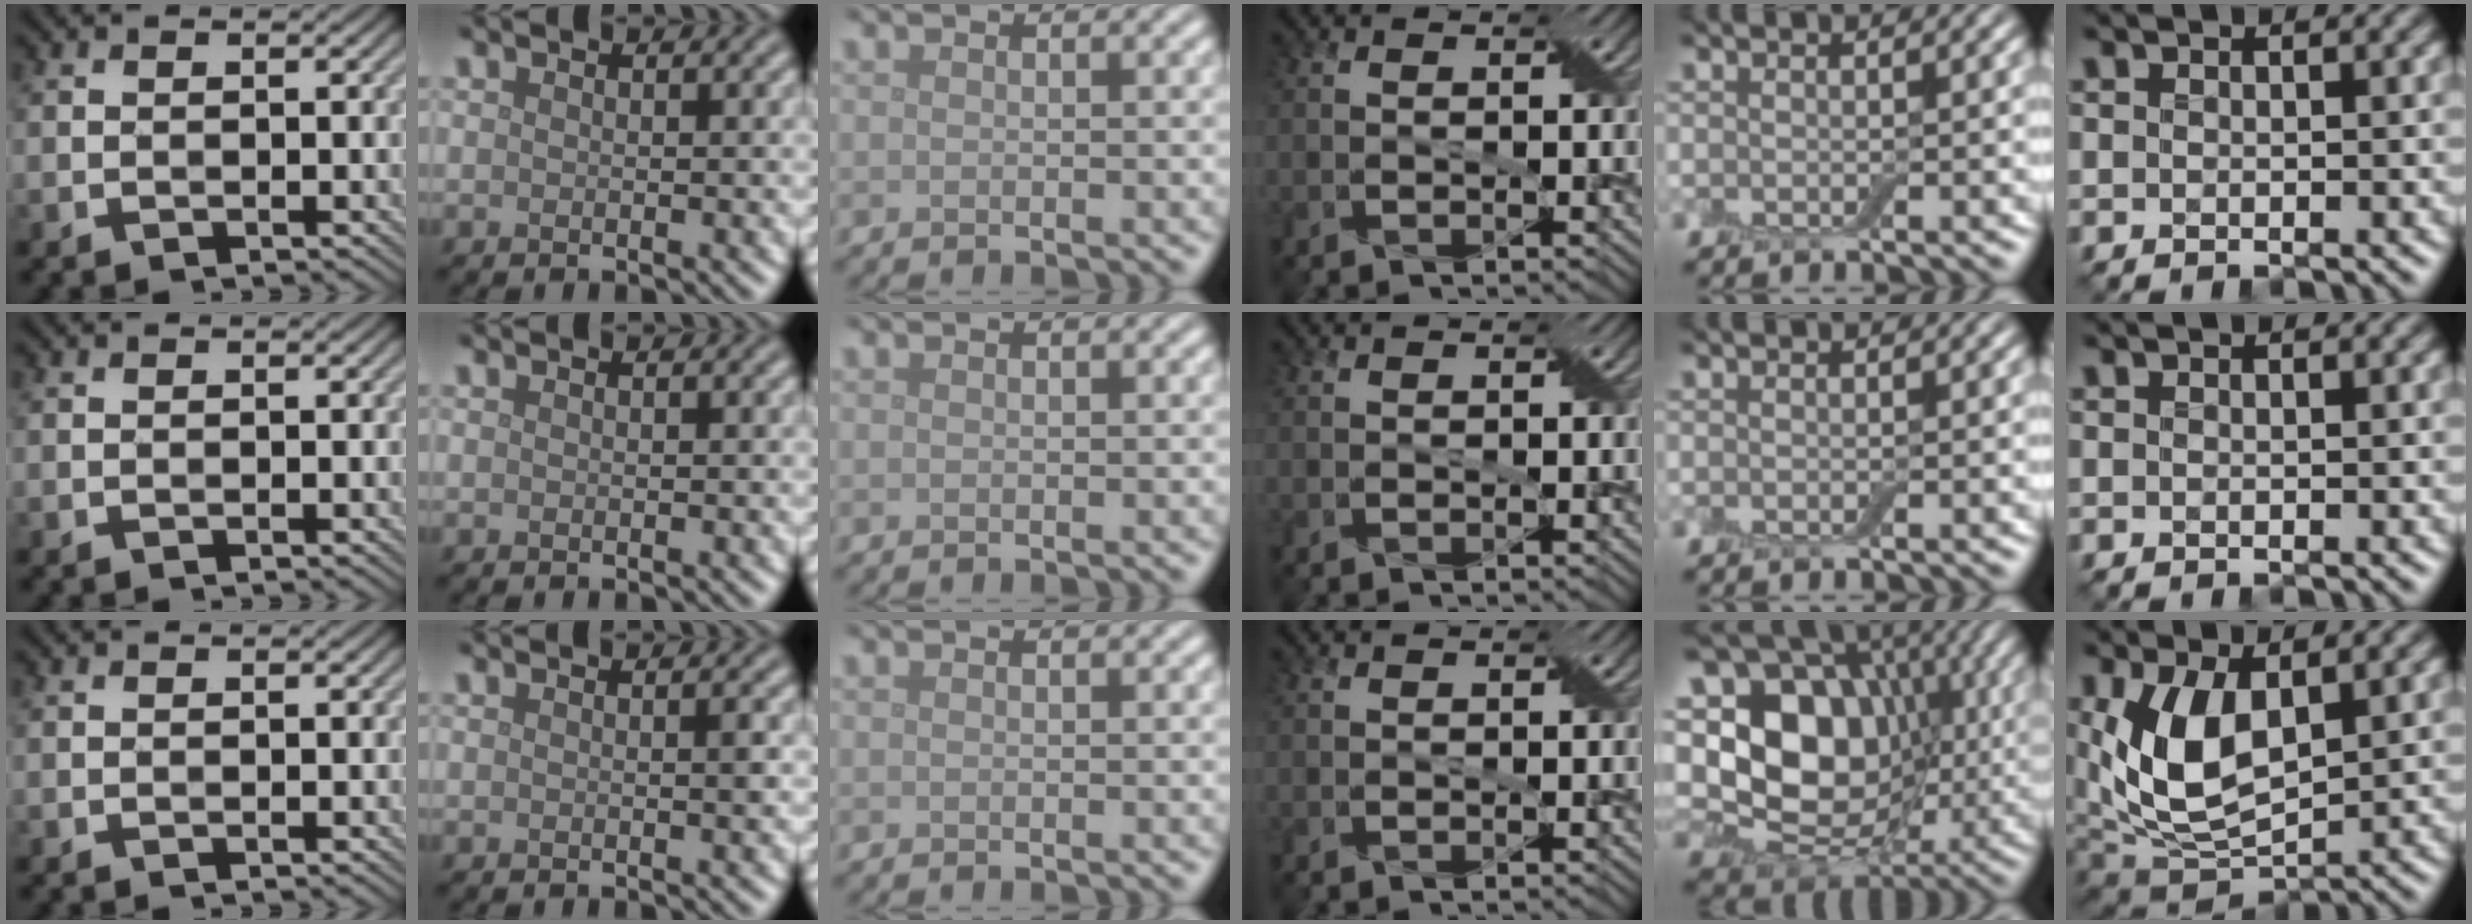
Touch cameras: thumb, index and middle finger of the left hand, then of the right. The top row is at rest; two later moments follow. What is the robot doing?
{"motion": "extract", "object": "drawer"}